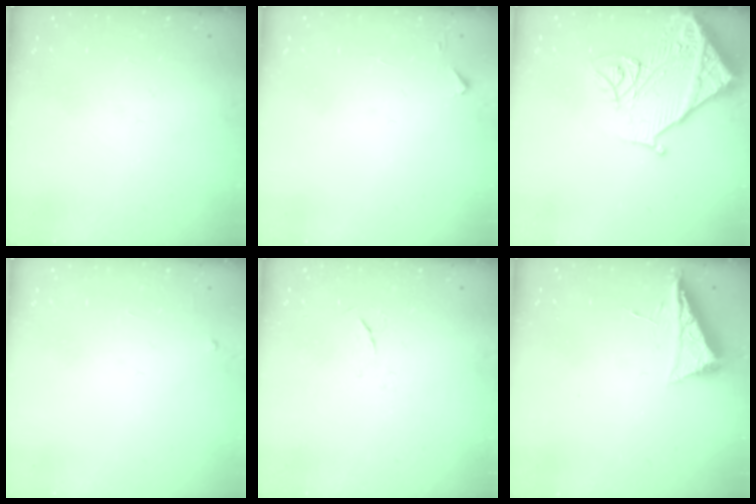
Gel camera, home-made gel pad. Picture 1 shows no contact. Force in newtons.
{"total": 2.8, "press": 2.8, "slide": 0.4}
{"total": 16.9, "press": 16.8, "slide": 2.1}
{"total": 2.6, "press": 2.6, "slide": 0.4}
{"total": 3.6, "press": 3.6, "slide": 0.6}
{"total": 6.5, "press": 6.5, "slide": 0.8}